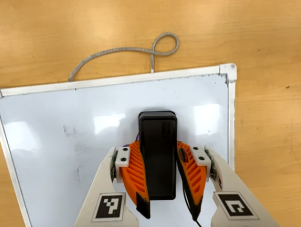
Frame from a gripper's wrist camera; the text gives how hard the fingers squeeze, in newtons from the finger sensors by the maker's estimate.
{"total": 12.7, "left": 12.1, "right": 13.2}